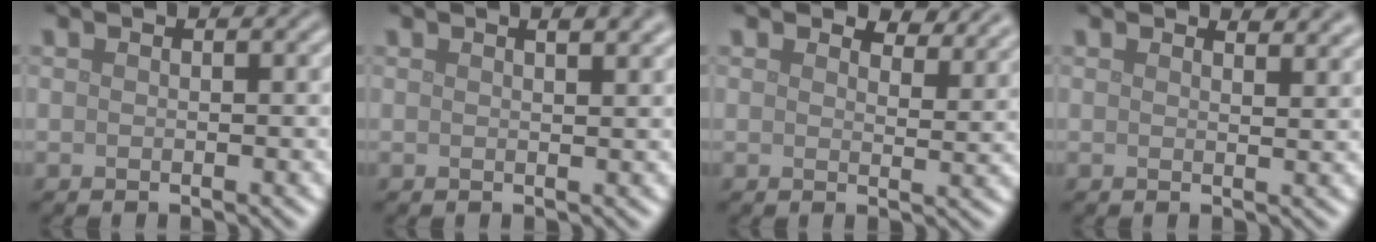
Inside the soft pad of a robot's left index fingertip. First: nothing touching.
{"total": 2.2, "force": [1.4, 0.8, 1.5], "torque": [-0.009, 0.005, 0.012]}
{"total": 3.6, "force": [3.2, 1.1, 1.2], "torque": [-0.026, -0.002, 0.039]}
{"total": 2.3, "force": [2.1, 0.4, 0.7], "torque": [-0.007, 0.000, 0.026]}